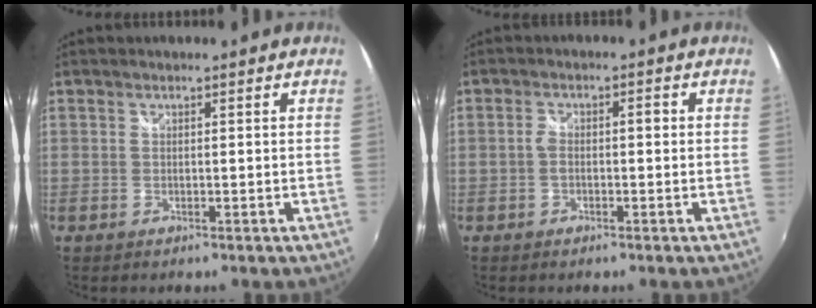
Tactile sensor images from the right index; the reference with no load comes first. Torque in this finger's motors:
{"motor_torque": [0.60, 0.11, 0.02, 0.04]}